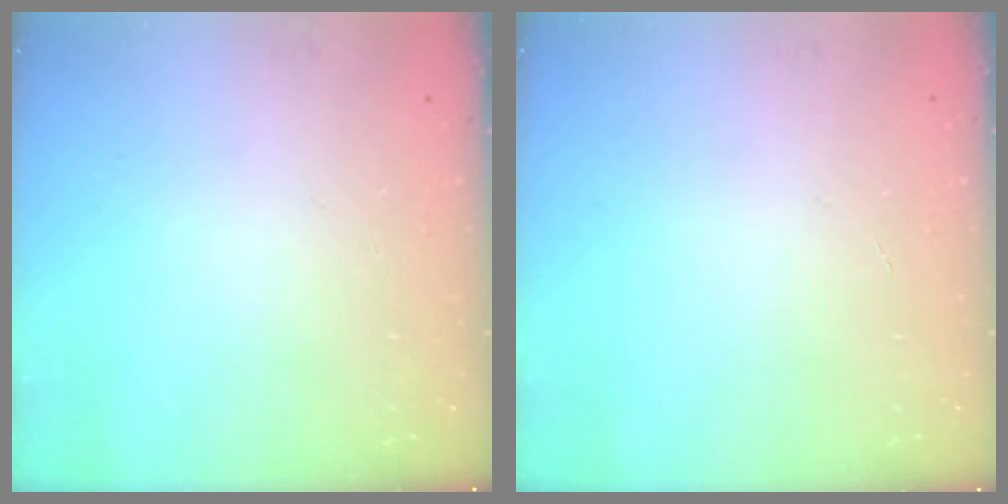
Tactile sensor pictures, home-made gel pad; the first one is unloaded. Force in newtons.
{"total": 0.0}